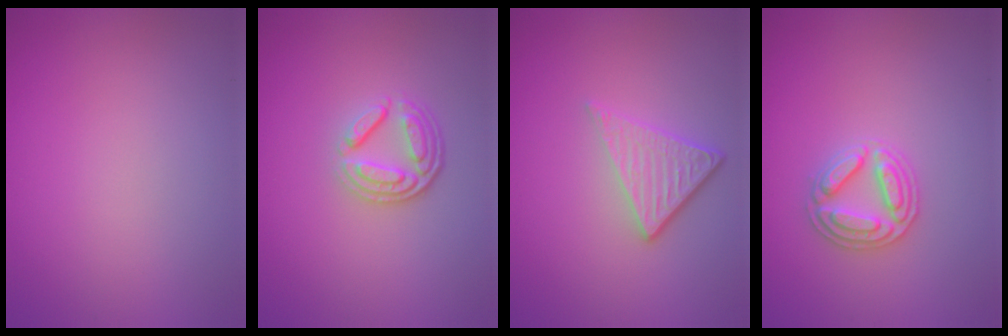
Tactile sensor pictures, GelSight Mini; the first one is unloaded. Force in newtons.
{"total": 3.8, "press": 2.8, "slide": 2.6}
{"total": 3.8, "press": 2.7, "slide": 2.8}
{"total": 2.9, "press": 2.9, "slide": 0.2}